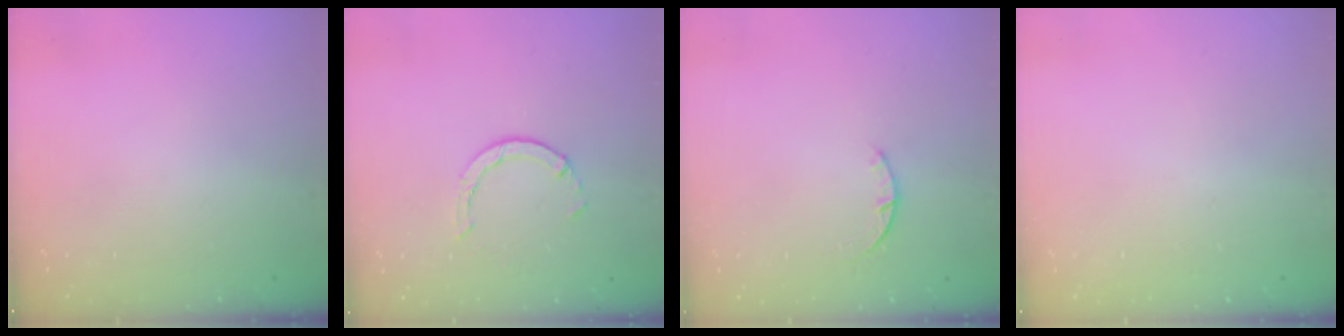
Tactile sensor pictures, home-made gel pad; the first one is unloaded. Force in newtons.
{"total": 2.9, "press": 2.9, "slide": 0.4}
{"total": 1.2, "press": 1.2, "slide": 0.3}
{"total": 2.4, "press": 2.4, "slide": 0.2}